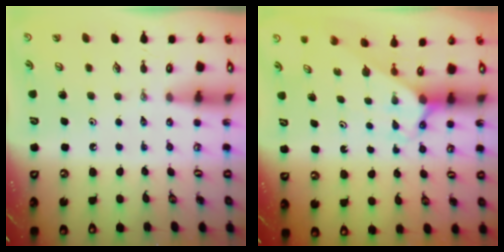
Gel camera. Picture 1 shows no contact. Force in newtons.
{"total": 2.4, "press": 2.4, "slide": 0.1}